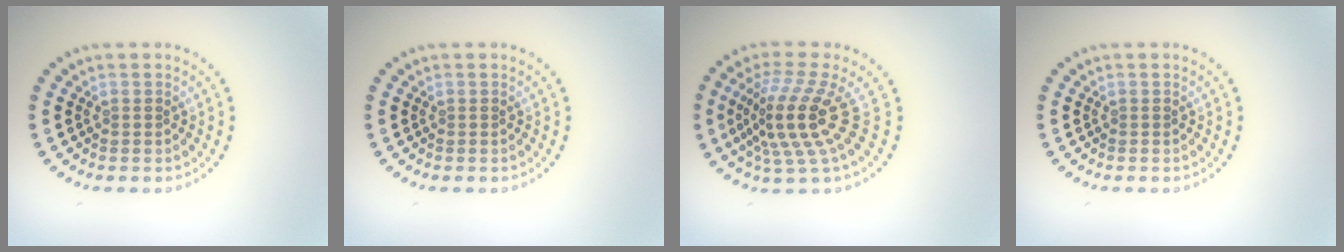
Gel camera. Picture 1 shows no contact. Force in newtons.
{"total": 0.0}
{"total": 5.2, "press": 3.6, "slide": 3.7}
{"total": 0.0}